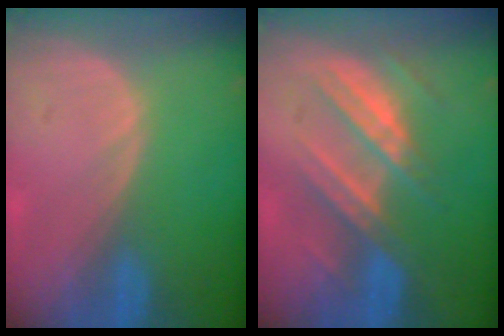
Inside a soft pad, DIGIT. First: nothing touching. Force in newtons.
{"total": 7.2, "press": 7.2, "slide": 0.9}